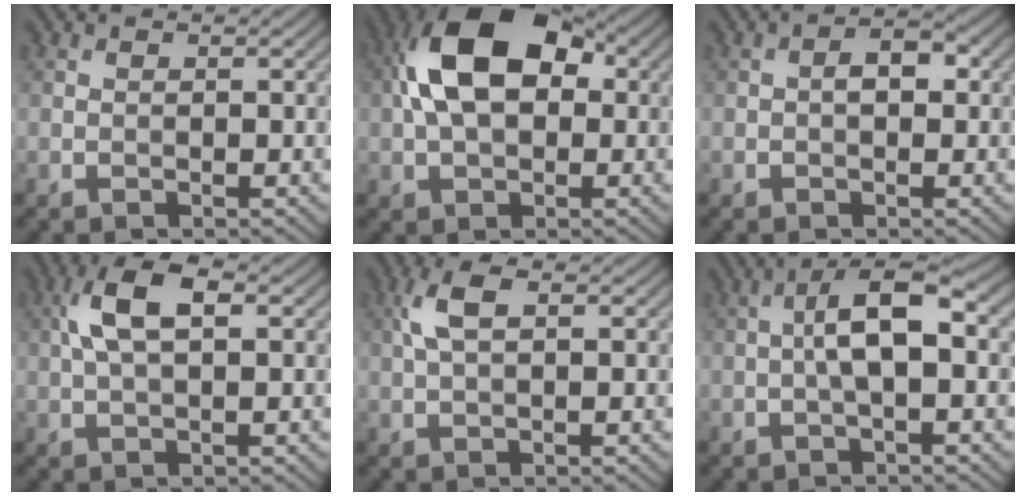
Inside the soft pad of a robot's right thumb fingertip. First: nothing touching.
{"total": 12.4, "force": [1.9, 7.6, 9.6], "torque": [-0.189, 0.020, 0.022]}
{"total": 2.5, "force": [0.0, 1.5, 2.1], "torque": [-0.030, 0.003, -0.004]}
{"total": 6.2, "force": [1.3, 2.6, 5.5], "torque": [-0.119, 0.014, 0.020]}
{"total": 3.9, "force": [1.0, 1.6, 3.4], "torque": [-0.083, 0.011, 0.017]}
{"total": 6.0, "force": [-0.2, 1.7, 5.7], "torque": [-0.105, 0.017, -0.009]}